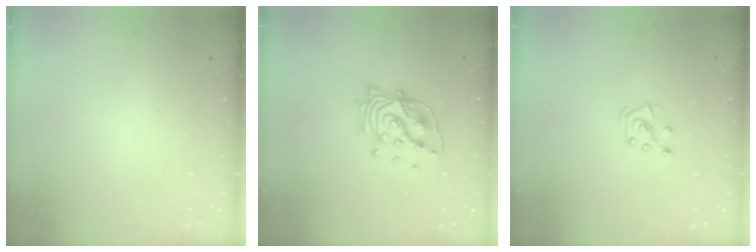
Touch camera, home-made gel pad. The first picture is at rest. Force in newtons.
{"total": 14.4, "press": 14.4, "slide": 1.1}
{"total": 6.4, "press": 6.4, "slide": 0.6}